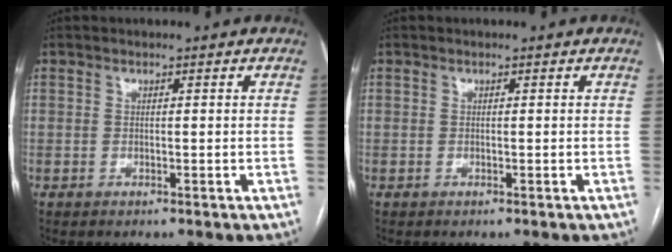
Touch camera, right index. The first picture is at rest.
{"total": 0.0}